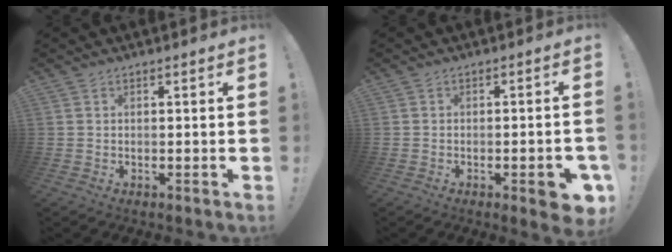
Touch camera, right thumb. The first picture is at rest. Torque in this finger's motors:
{"motor_torque": [0.74, 0.96, 0.95, -0.54, 0.28]}